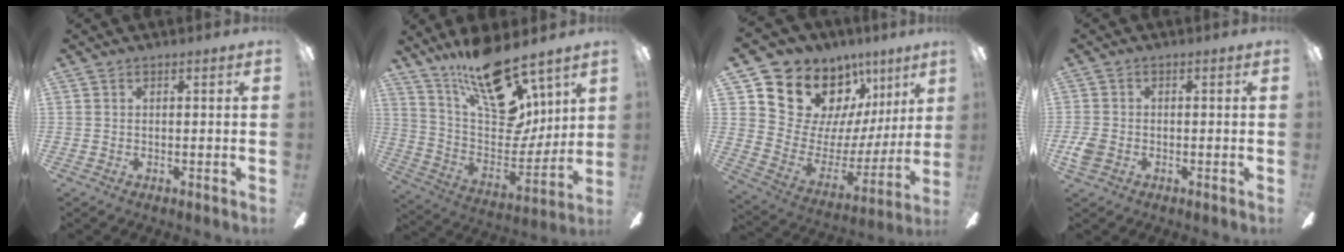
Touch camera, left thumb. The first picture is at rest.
{"total": 22.3, "force": [15.6, 8.9, 13.2], "torque": [-0.237, -0.104, 0.271]}
{"total": 17.4, "force": [12.5, 10.7, 5.7], "torque": [-0.095, -0.104, 0.245]}
{"total": 3.6, "force": [-1.2, 2.4, 2.3], "torque": [-0.058, 0.003, -0.026]}